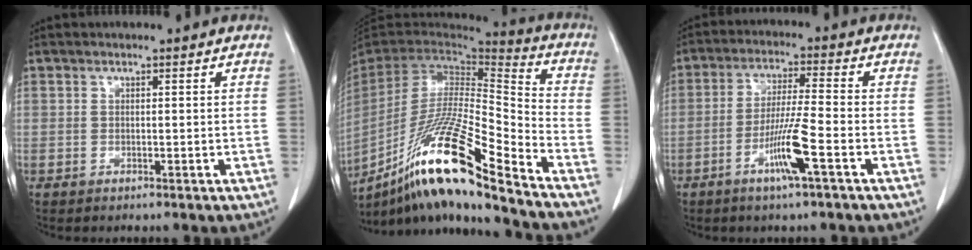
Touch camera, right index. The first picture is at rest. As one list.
[{"total": 22.1, "force": [-14.7, 0.8, 16.5], "torque": [-0.325, -0.036, -0.275]}, {"total": 7.9, "force": [-3.5, -0.5, 7.0], "torque": [-0.137, -0.010, -0.069]}]